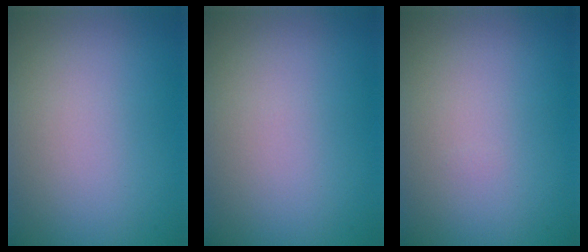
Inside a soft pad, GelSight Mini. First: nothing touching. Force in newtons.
{"total": 0.0}
{"total": 0.0}